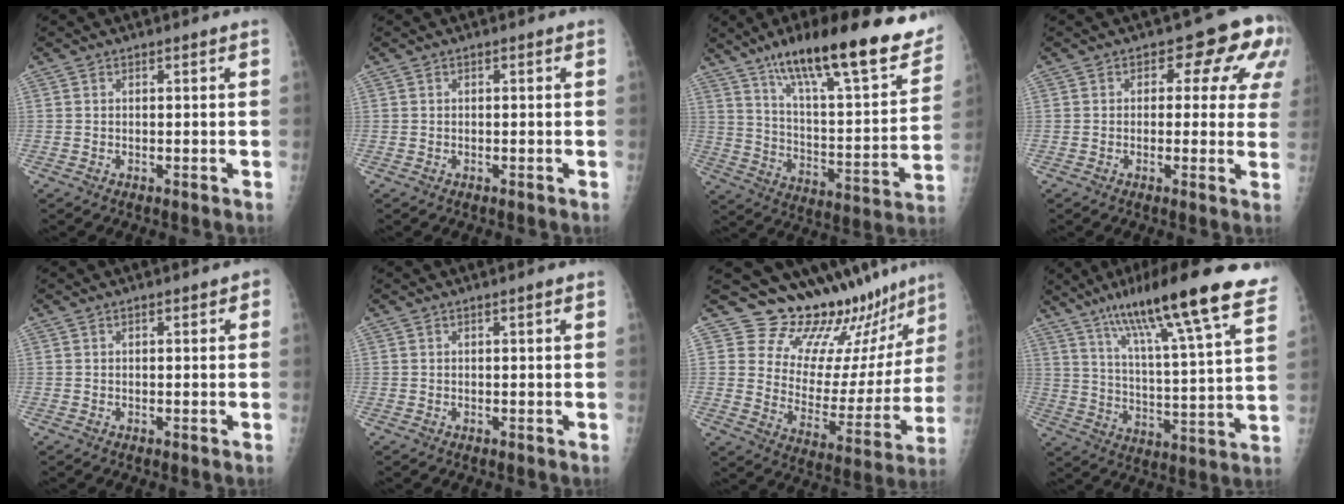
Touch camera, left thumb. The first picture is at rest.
{"total": 0.0}
{"total": 27.6, "force": [18.2, 6.6, 19.7], "torque": [-0.268, -0.056, 0.286]}
{"total": 9.7, "force": [3.5, 5.6, 7.1], "torque": [-0.024, -0.003, 0.026]}
{"total": 1.4, "force": [0.5, 0.7, 1.1], "torque": [-0.008, 0.002, 0.005]}
{"total": 0.6, "force": [0.3, -0.1, 0.5], "torque": [-0.012, 0.001, 0.005]}
{"total": 18.7, "force": [17.0, 6.2, 4.7], "torque": [-0.017, -0.141, 0.233]}
{"total": 23.6, "force": [15.8, 2.7, 17.3], "torque": [-0.256, -0.041, 0.238]}